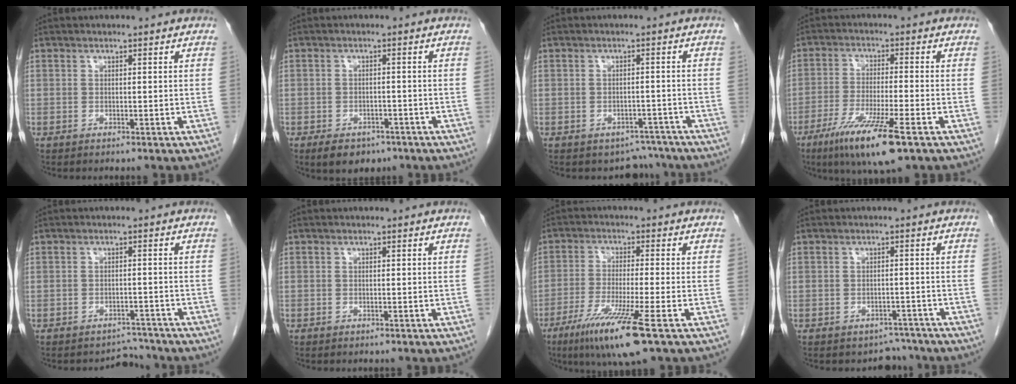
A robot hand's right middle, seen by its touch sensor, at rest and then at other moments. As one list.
[{"total": 5.7, "force": [-4.0, 3.3, 2.4], "torque": [-0.036, -0.001, -0.054]}, {"total": 4.4, "force": [-3.7, 2.3, -0.4], "torque": [0.016, 0.016, -0.045]}, {"total": 11.0, "force": [-6.3, 0.6, 9.0], "torque": [-0.172, -0.032, -0.107]}, {"total": 2.9, "force": [-2.6, 0.8, -0.9], "torque": [0.013, 0.005, -0.036]}, {"total": 0.0}, {"total": 10.7, "force": [-5.7, -0.5, 9.0], "torque": [-0.174, -0.036, -0.102]}, {"total": 3.2, "force": [-2.7, 1.6, -0.5], "torque": [0.007, 0.010, -0.036]}]